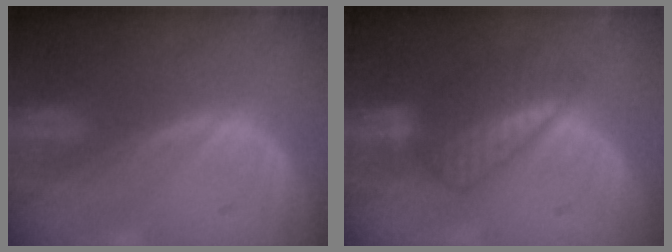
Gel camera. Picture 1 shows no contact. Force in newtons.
{"total": 6.6, "press": 6.1, "slide": 2.7}